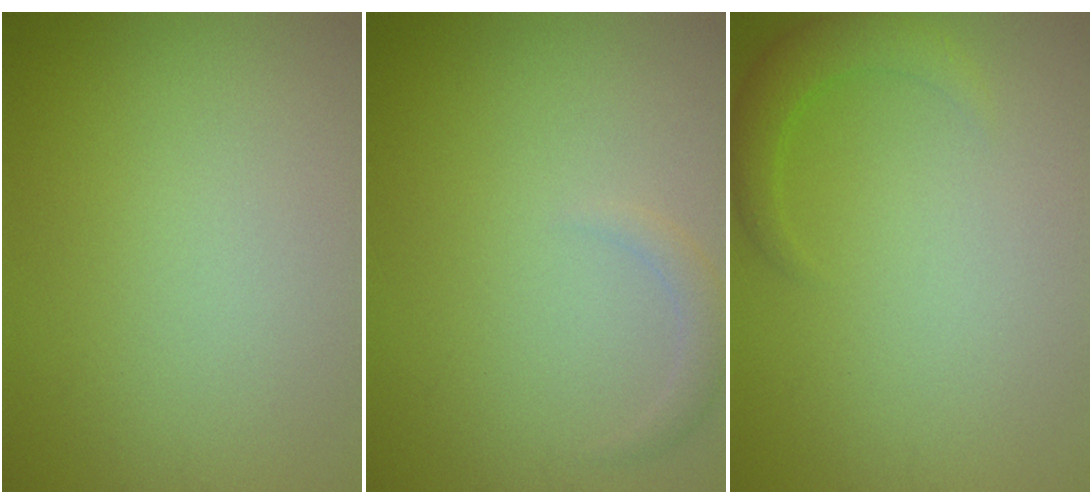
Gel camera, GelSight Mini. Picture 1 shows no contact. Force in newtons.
{"total": 1.3, "press": 1.3, "slide": 0.1}
{"total": 2.4, "press": 2.4, "slide": 0.2}